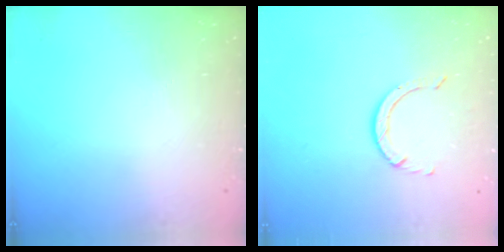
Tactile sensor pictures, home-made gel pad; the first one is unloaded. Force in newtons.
{"total": 2.9, "press": 2.9, "slide": 0.2}